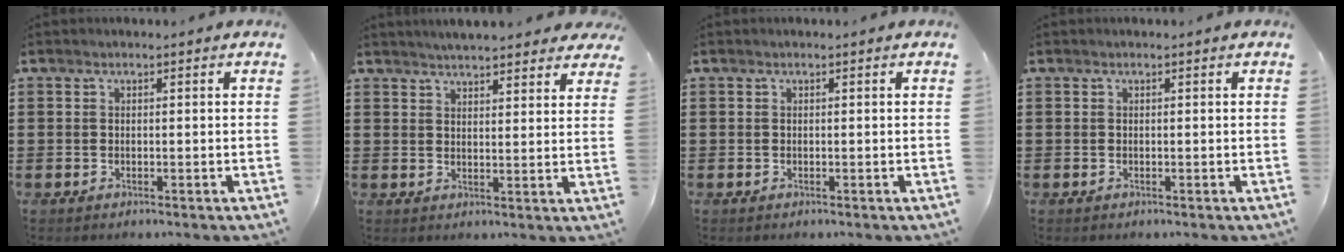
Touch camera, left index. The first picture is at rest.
{"total": 4.0, "force": [3.9, 0.4, 0.7], "torque": [-0.025, -0.009, 0.073]}
{"total": 0.0}
{"total": 0.0}